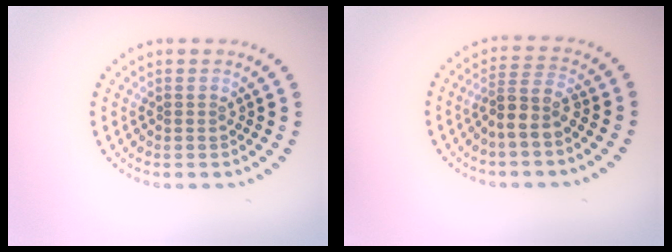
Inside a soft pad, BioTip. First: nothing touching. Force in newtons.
{"total": 3.0, "press": 2.4, "slide": 1.8}